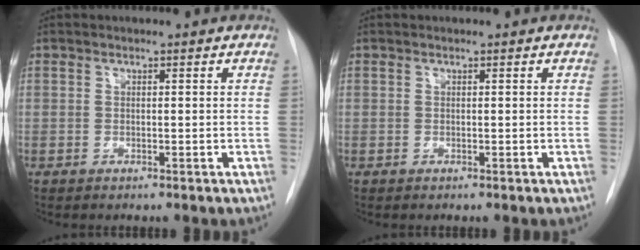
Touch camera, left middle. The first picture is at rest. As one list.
[{"total": 0.0}]